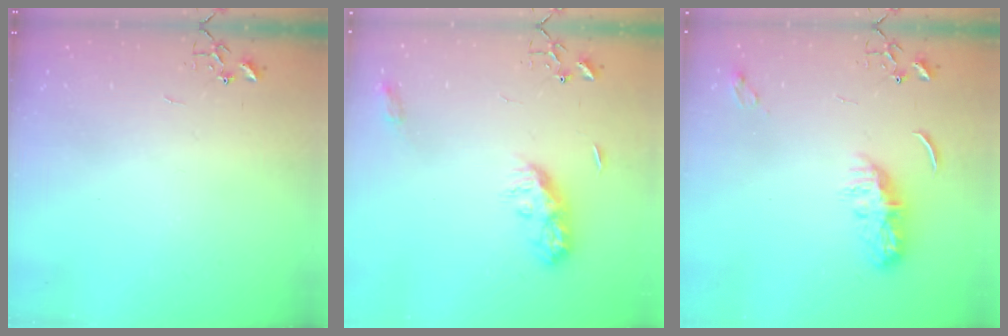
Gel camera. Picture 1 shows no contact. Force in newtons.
{"total": 9.9, "press": 9.9, "slide": 0.2}
{"total": 8.2, "press": 8.2, "slide": 0.4}